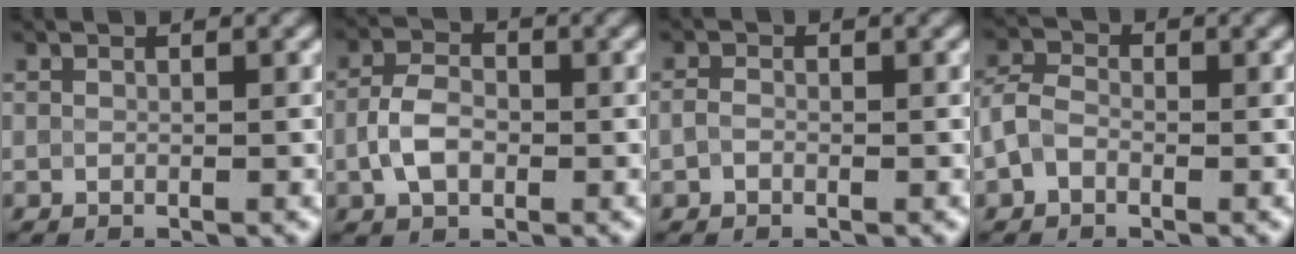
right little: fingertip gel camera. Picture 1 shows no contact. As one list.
[{"total": 3.2, "force": [-0.6, 2.2, 2.3], "torque": [-0.047, 0.003, -0.015]}, {"total": 0.8, "force": [-0.3, 0.6, 0.4], "torque": [-0.010, 0.003, -0.010]}, {"total": 2.1, "force": [-0.8, 1.5, 1.1], "torque": [-0.024, 0.009, -0.027]}]